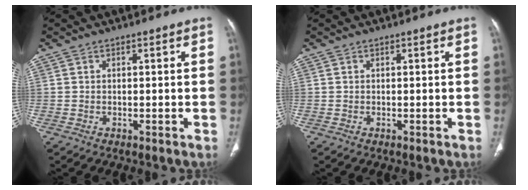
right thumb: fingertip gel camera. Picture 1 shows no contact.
{"total": 0.0}